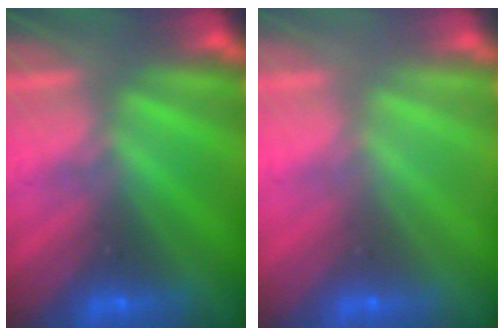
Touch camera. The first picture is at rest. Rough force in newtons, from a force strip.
{"total": 3.6}